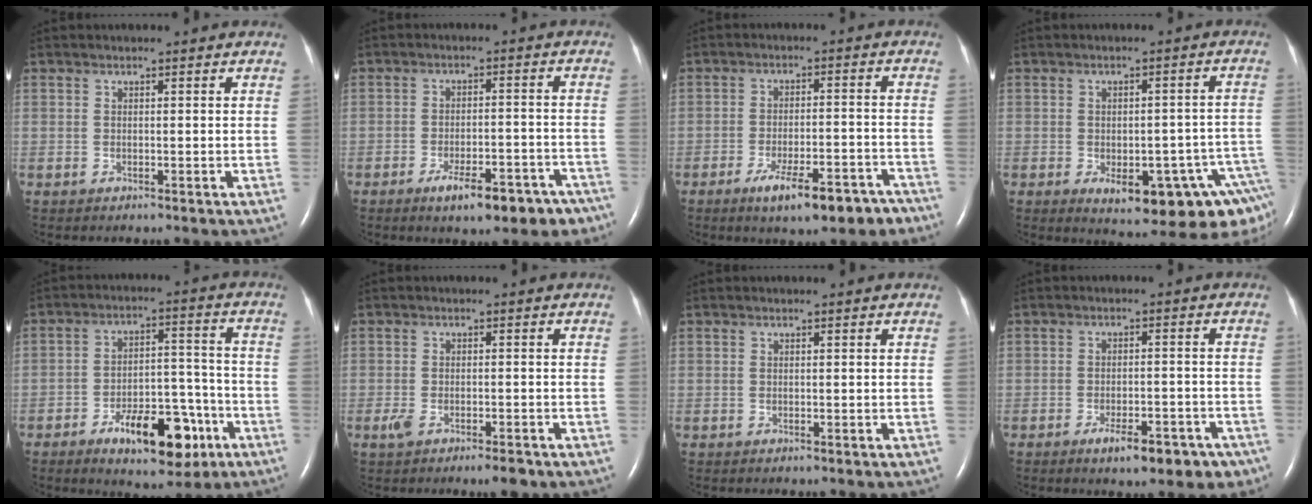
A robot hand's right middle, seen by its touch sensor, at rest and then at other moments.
{"total": 9.3, "force": [-6.2, 3.5, 5.9], "torque": [-0.074, 0.006, -0.090]}
{"total": 10.1, "force": [-7.1, 2.6, 6.7], "torque": [-0.097, -0.001, -0.104]}
{"total": 15.5, "force": [-8.1, 4.5, 12.4], "torque": [-0.082, 0.024, -0.090]}
{"total": 12.5, "force": [-6.6, 5.2, 9.2], "torque": [-0.135, 0.017, -0.092]}
{"total": 4.0, "force": [-2.4, 1.2, 2.9], "torque": [-0.058, -0.004, -0.037]}
{"total": 0.0}
{"total": 7.8, "force": [-5.3, 2.8, 5.0], "torque": [-0.056, 0.002, -0.073]}